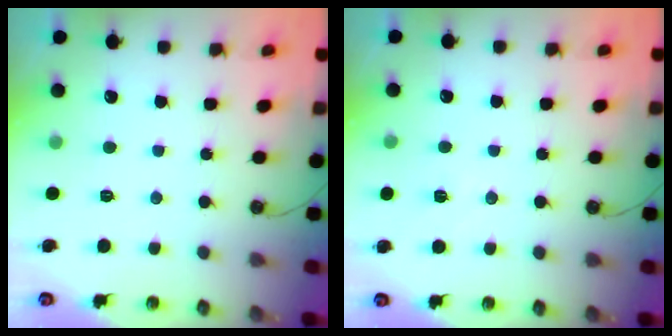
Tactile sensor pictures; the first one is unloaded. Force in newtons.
{"total": 6.9, "press": 5.7, "slide": 3.8}